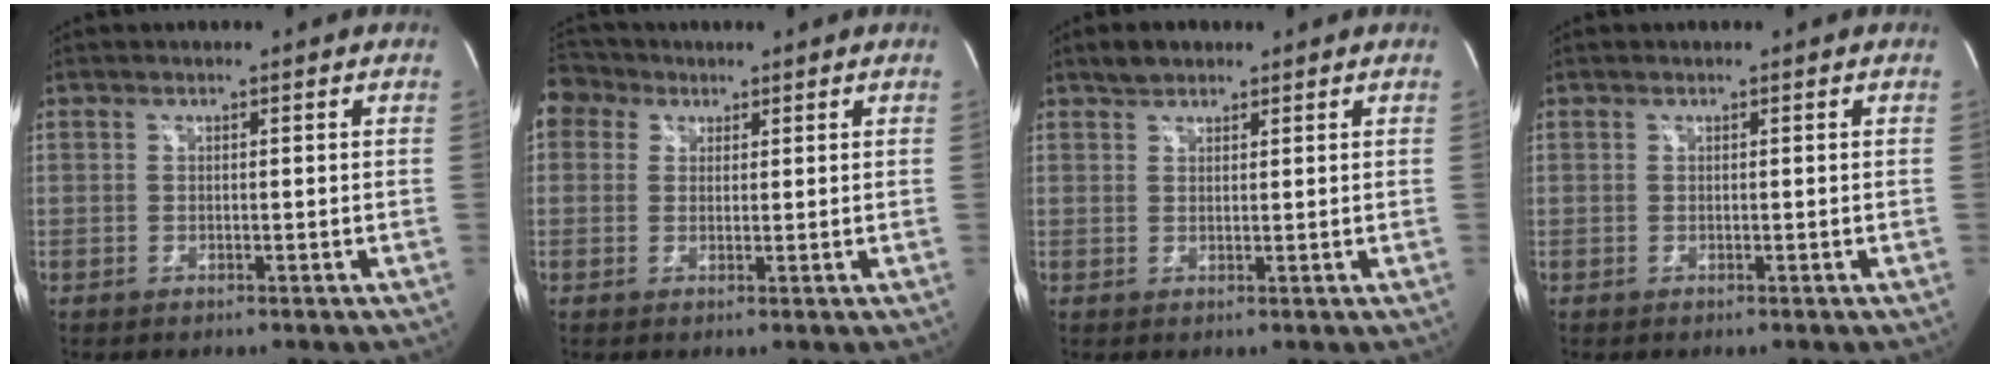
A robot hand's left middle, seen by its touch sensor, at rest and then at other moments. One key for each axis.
{"total": 4.5, "fx": 2.7, "fy": 3.5, "fz": 0.7, "tx": -0.019, "ty": 0.026, "tz": 0.052}
{"total": 2.7, "fx": 2.1, "fy": 1.3, "fz": 1.0, "tx": -0.024, "ty": 0.010, "tz": 0.036}
{"total": 0.0}